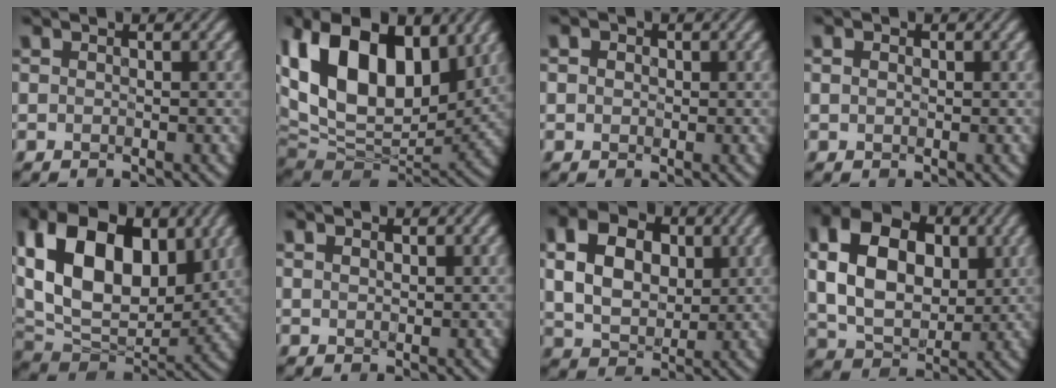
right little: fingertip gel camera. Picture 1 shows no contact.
{"total": 16.4, "force": [4.9, 10.1, 11.9], "torque": [-0.230, 0.015, 0.086]}
{"total": 1.8, "force": [0.5, 1.5, 0.8], "torque": [-0.023, 0.008, 0.002]}
{"total": 0.5, "force": [-0.1, 0.5, 0.2], "torque": [-0.008, -0.001, 0.002]}
{"total": 14.9, "force": [3.9, 9.9, 10.5], "torque": [-0.199, 0.020, 0.071]}
{"total": 1.0, "force": [0.5, 0.6, 0.6], "torque": [-0.012, 0.001, 0.014]}
{"total": 7.4, "force": [1.3, 5.3, 5.0], "torque": [-0.115, 0.009, 0.018]}
{"total": 10.3, "force": [1.7, 7.1, 7.3], "torque": [-0.151, 0.006, 0.016]}